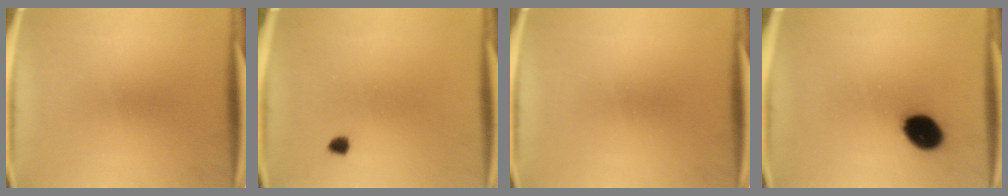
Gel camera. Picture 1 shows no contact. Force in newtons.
{"total": 1.2}
{"total": 0.0}
{"total": 9.8}